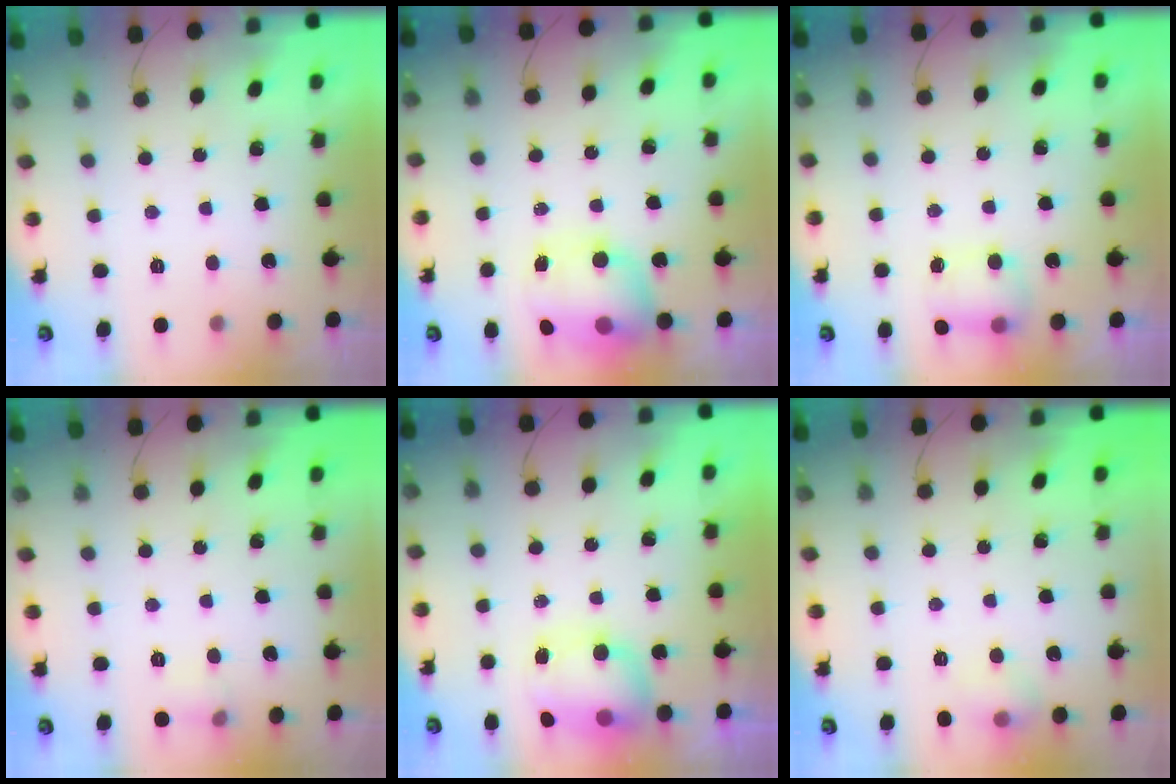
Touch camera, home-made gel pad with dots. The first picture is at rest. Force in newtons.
{"total": 10.3, "press": 10.0, "slide": 2.6}
{"total": 9.7, "press": 6.9, "slide": 6.8}
{"total": 5.1, "press": 4.8, "slide": 1.6}
{"total": 8.8, "press": 8.6, "slide": 1.9}
{"total": 6.2, "press": 6.1, "slide": 1.3}